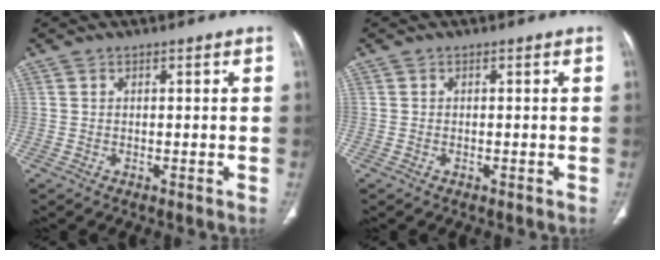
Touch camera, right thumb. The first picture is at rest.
{"total": 0.0}